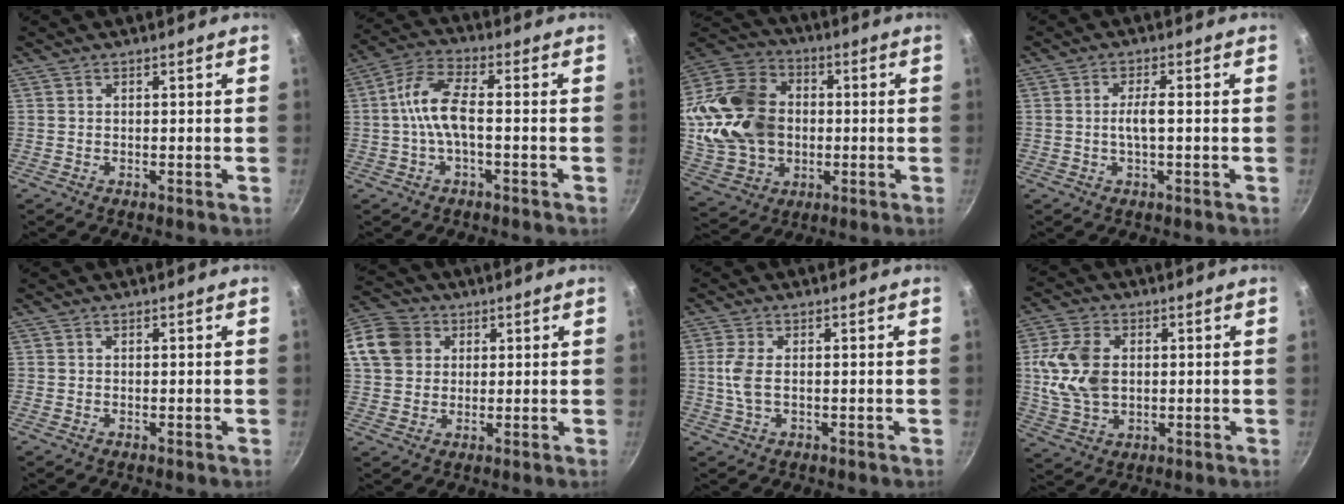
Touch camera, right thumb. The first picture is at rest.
{"total": 8.3, "force": [-1.2, 3.4, 7.5], "torque": [-0.163, 0.030, -0.034]}
{"total": 22.4, "force": [0.6, 17.4, 14.1], "torque": [-0.256, 0.030, 0.022]}
{"total": 3.4, "force": [-0.3, 0.8, 3.3], "torque": [-0.066, 0.010, -0.006]}
{"total": 0.0}
{"total": 11.7, "force": [3.2, 10.0, 5.3], "torque": [-0.089, 0.017, 0.047]}
{"total": 4.6, "force": [-0.2, 2.0, 4.1], "torque": [-0.100, 0.004, -0.006]}
{"total": 11.9, "force": [1.2, 8.2, 8.5], "torque": [-0.154, 0.001, 0.024]}